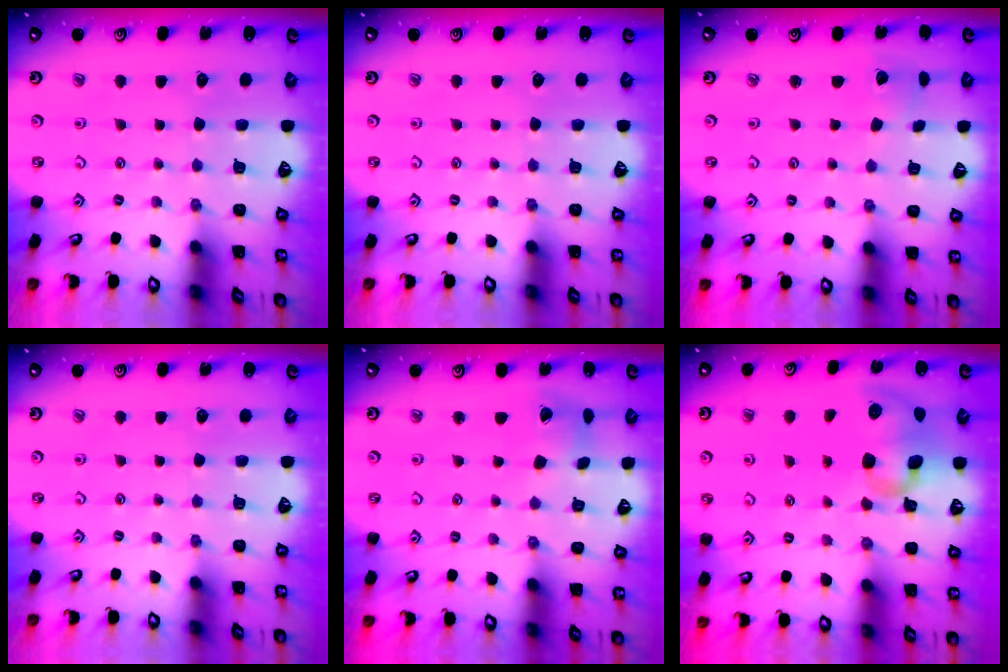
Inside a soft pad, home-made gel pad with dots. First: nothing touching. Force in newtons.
{"total": 0.0}
{"total": 2.3, "press": 2.3, "slide": 0.3}
{"total": 0.0}
{"total": 6.7, "press": 6.6, "slide": 0.9}
{"total": 12.6, "press": 12.4, "slide": 2.0}